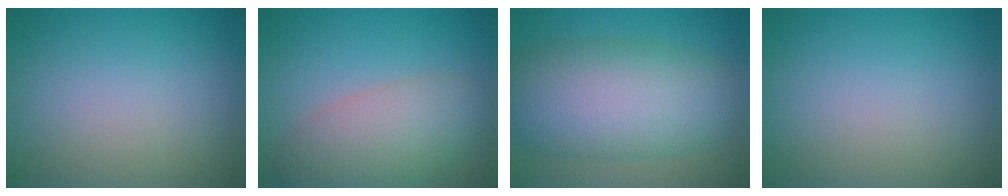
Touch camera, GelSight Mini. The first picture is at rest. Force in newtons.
{"total": 6.6, "press": 6.6, "slide": 0.5}
{"total": 10.9, "press": 10.9, "slide": 0.1}
{"total": 0.0}